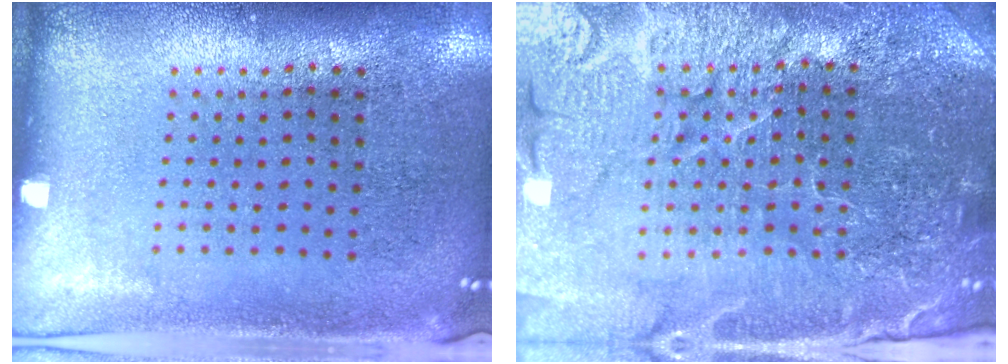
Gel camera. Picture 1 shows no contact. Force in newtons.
{"total": 5.3, "press": 4.9, "slide": 2.1}